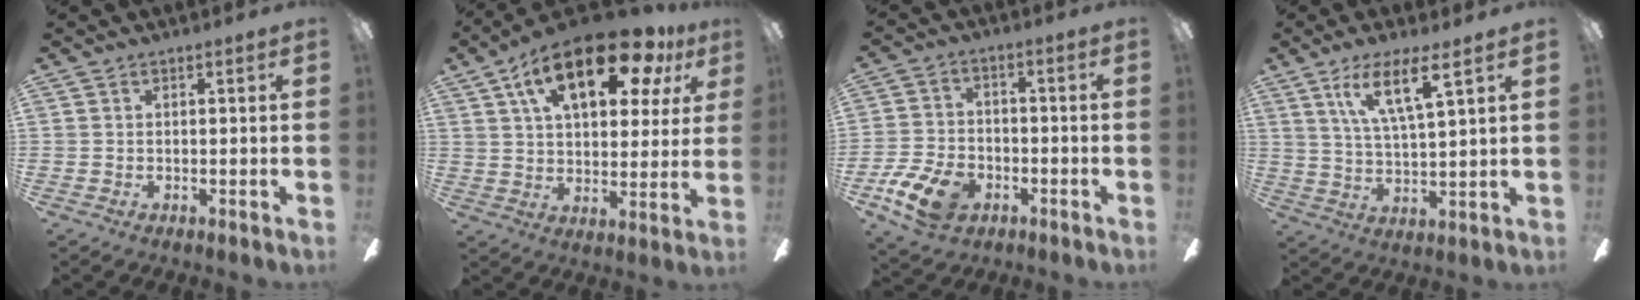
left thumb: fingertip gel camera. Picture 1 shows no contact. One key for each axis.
{"total": 21.7, "fx": 11.0, "fy": 9.8, "fz": 15.9, "tx": -0.247, "ty": -0.030, "tz": 0.178}
{"total": 11.5, "fx": -5.9, "fy": 7.3, "fz": 6.8, "tx": -0.151, "ty": 0.030, "tz": -0.108}
{"total": 11.2, "fx": 6.9, "fy": 2.3, "fz": 8.5, "tx": -0.163, "ty": -0.021, "tz": 0.118}